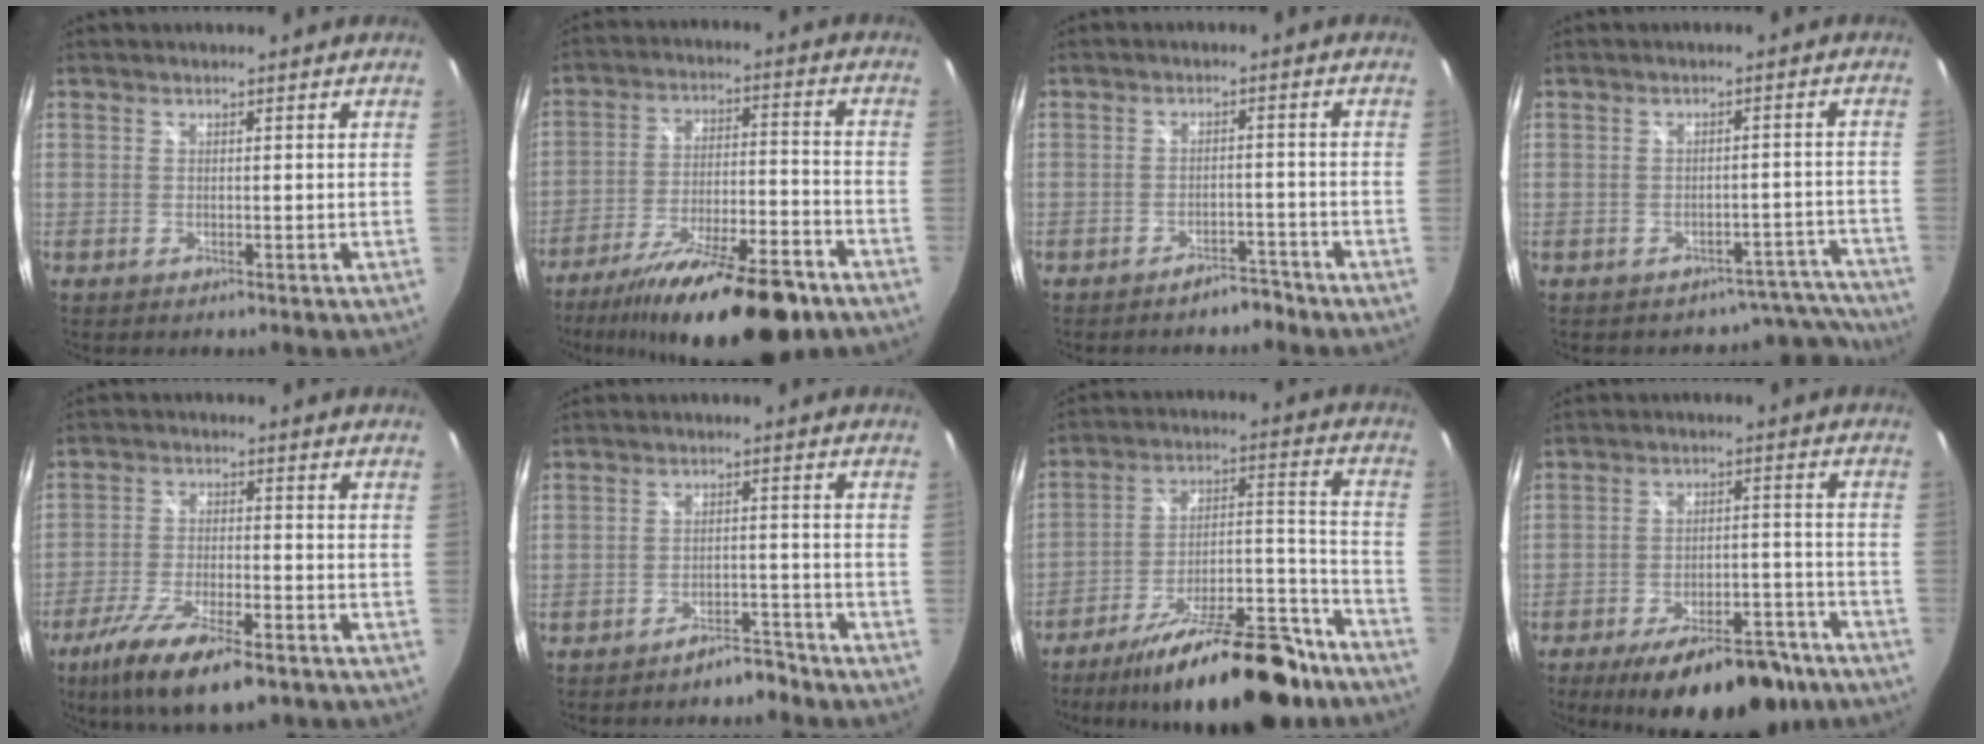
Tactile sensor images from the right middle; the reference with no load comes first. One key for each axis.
{"total": 22.0, "fx": -16.4, "fy": 5.2, "fz": 13.7, "tx": -0.238, "ty": -0.034, "tz": -0.252}
{"total": 3.5, "fx": -3.1, "fy": 1.3, "fz": 0.9, "tx": -0.021, "ty": 0.007, "tz": -0.041}
{"total": 9.3, "fx": -8.7, "fy": 3.3, "fz": -0.5, "tx": 0.027, "ty": 0.041, "tz": -0.103}
{"total": 14.0, "fx": -9.4, "fy": 3.9, "fz": 9.6, "tx": -0.206, "ty": -0.042, "tz": -0.168}
{"total": 4.0, "fx": -3.7, "fy": 1.0, "fz": 1.0, "tx": -0.025, "ty": 0.008, "tz": -0.051}
{"total": 23.5, "fx": -17.6, "fy": 7.4, "fz": 13.7, "tx": -0.214, "ty": 0.004, "tz": -0.256}
{"total": 17.4, "fx": -13.2, "fy": 6.1, "fz": 9.5, "tx": -0.148, "ty": -0.007, "tz": -0.178}